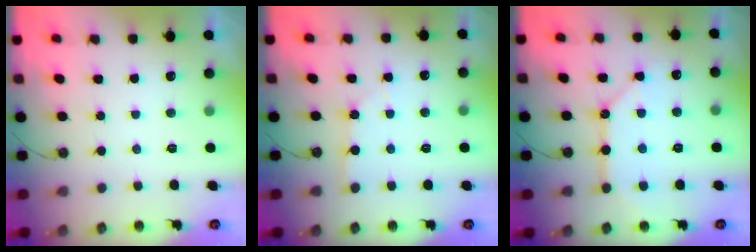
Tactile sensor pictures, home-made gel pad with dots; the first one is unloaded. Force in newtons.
{"total": 2.6, "press": 2.6, "slide": 0.3}
{"total": 10.5, "press": 10.5, "slide": 1.2}